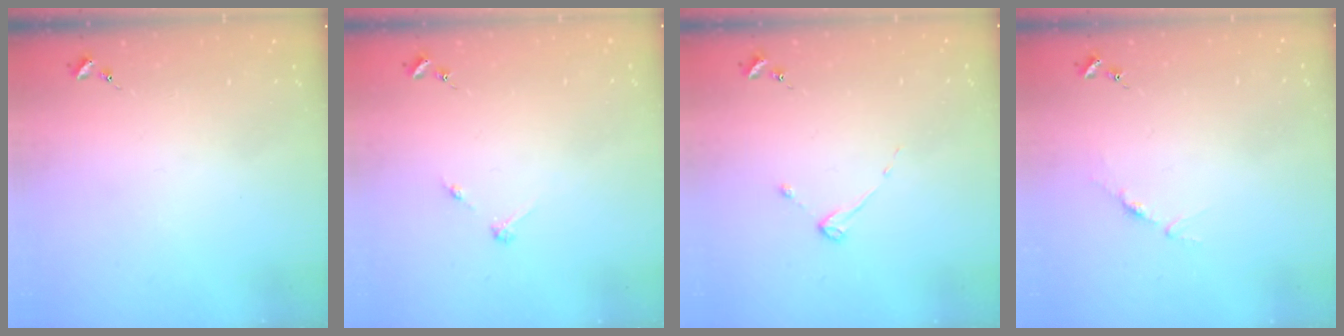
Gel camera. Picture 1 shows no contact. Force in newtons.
{"total": 2.7, "press": 2.7, "slide": 0.3}
{"total": 2.6, "press": 2.5, "slide": 0.4}
{"total": 3.4, "press": 3.4, "slide": 0.4}